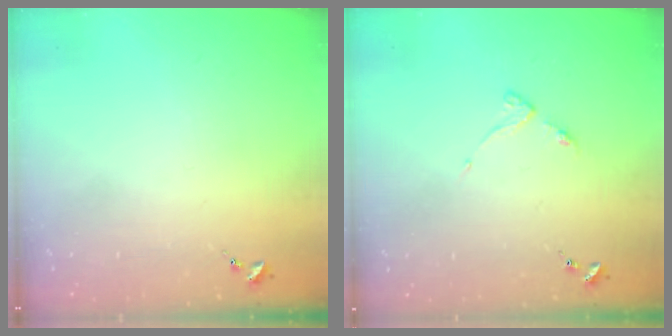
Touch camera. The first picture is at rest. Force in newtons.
{"total": 3.5, "press": 3.5, "slide": 0.5}